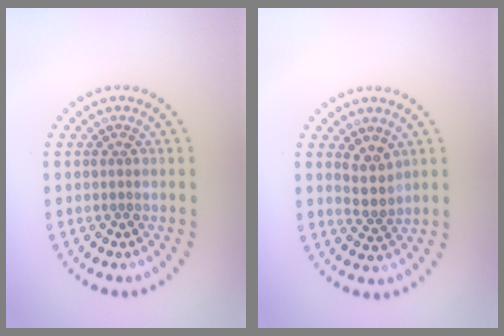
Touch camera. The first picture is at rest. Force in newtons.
{"total": 2.1, "press": 1.7, "slide": 1.3}